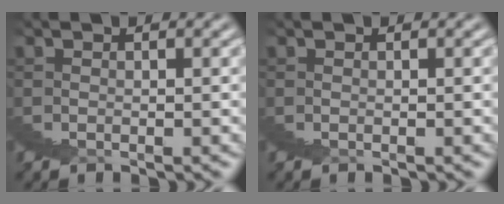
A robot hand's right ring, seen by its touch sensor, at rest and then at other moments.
{"total": 0.0}